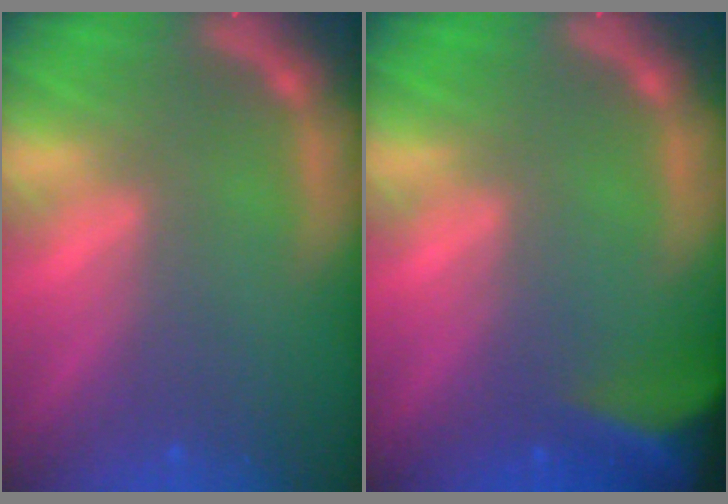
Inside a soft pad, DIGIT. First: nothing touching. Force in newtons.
{"total": 8.0}